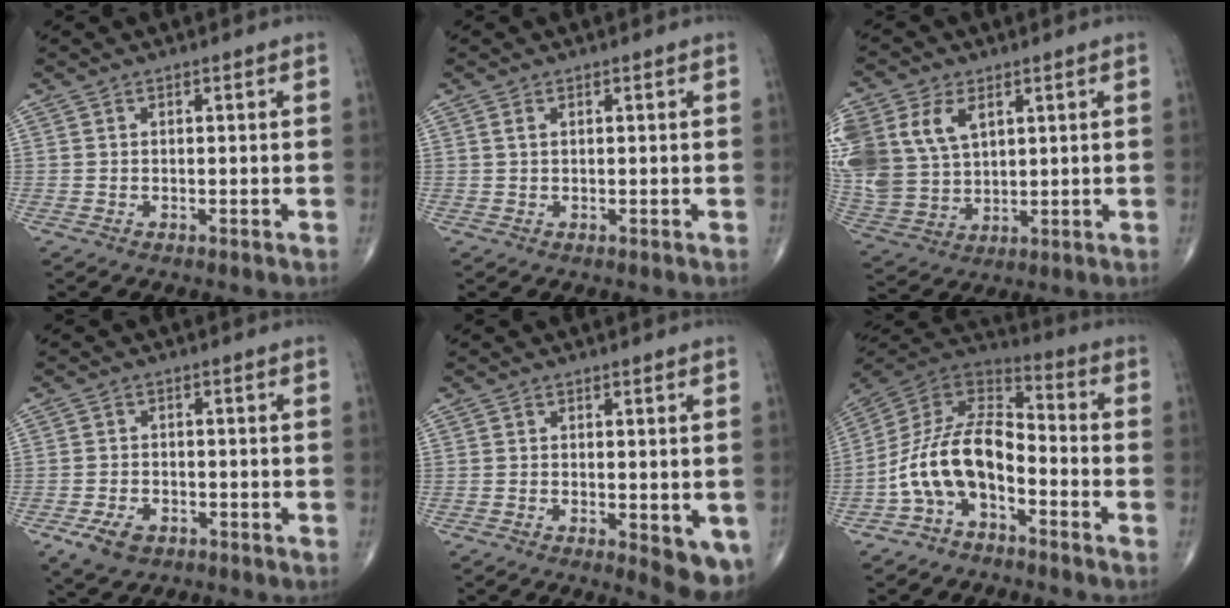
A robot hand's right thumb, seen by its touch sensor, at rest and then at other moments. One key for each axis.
{"total": 0.9, "fx": 0.4, "fy": 0.4, "fz": 0.7, "tx": -0.017, "ty": 0.007, "tz": 0.009}
{"total": 18.5, "fx": 6.6, "fy": 12.9, "fz": 11.5, "tx": -0.273, "ty": 0.006, "tz": 0.142}
{"total": 5.2, "fx": -2.7, "fy": 3.4, "fz": 2.9, "tx": -0.053, "ty": 0.007, "tz": -0.043}
{"total": 6.8, "fx": -1.8, "fy": 2.6, "fz": 6.0, "tx": -0.067, "ty": -0.014, "tz": -0.019}
{"total": 13.6, "fx": -5.6, "fy": 7.4, "fz": 10.0, "tx": -0.179, "ty": 0.076, "tz": -0.117}